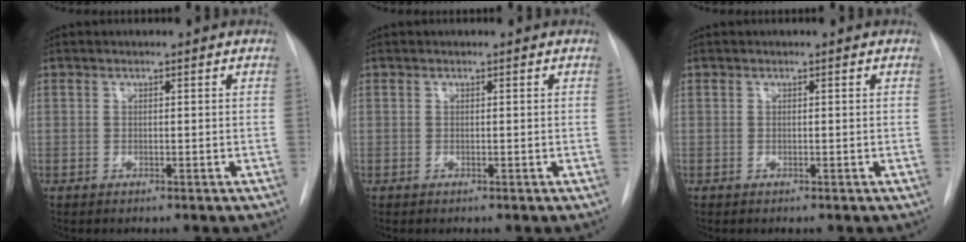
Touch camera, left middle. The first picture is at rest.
{"total": 0.0}
{"total": 0.0}